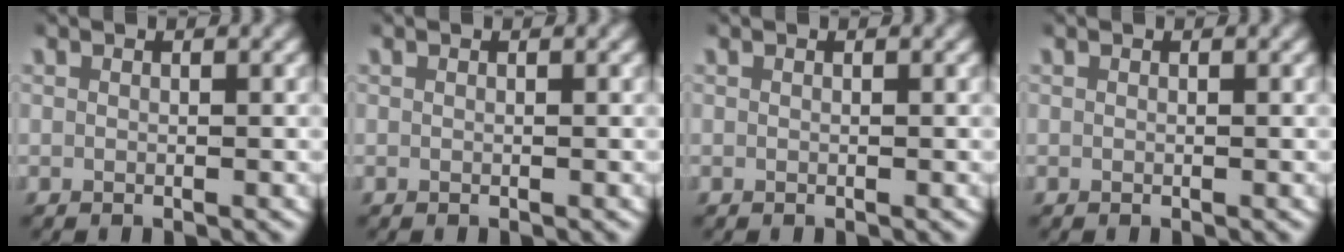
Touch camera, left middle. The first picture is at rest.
{"total": 0.0}
{"total": 0.0}
{"total": 0.0}